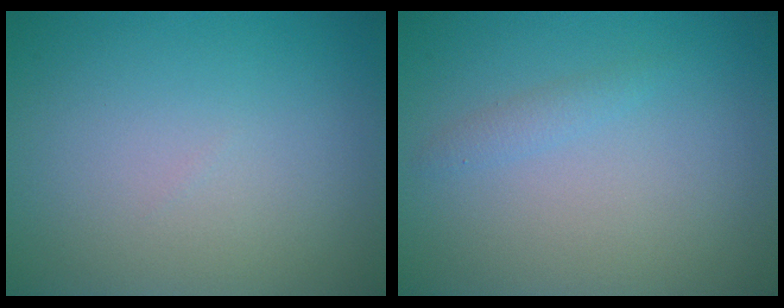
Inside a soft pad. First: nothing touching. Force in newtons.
{"total": 1.0, "press": 1.0, "slide": 0.0}